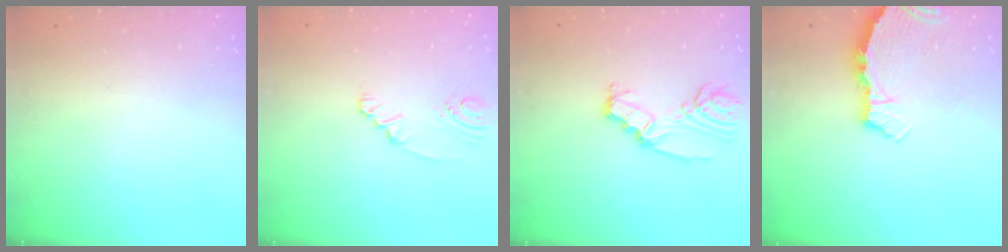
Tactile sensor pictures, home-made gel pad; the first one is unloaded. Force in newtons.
{"total": 2.6, "press": 2.5, "slide": 0.7}
{"total": 8.6, "press": 8.5, "slide": 0.5}
{"total": 5.4, "press": 5.4, "slide": 0.4}